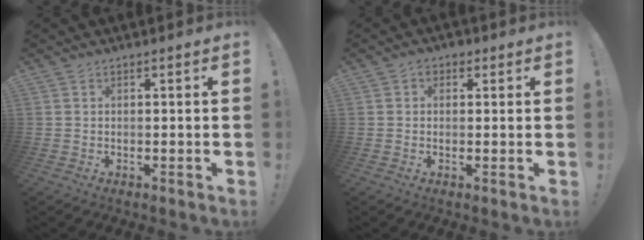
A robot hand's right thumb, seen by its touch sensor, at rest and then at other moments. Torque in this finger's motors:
{"motor_torque": [-0.22, -0.12, 0.24, -0.27, -0.01]}